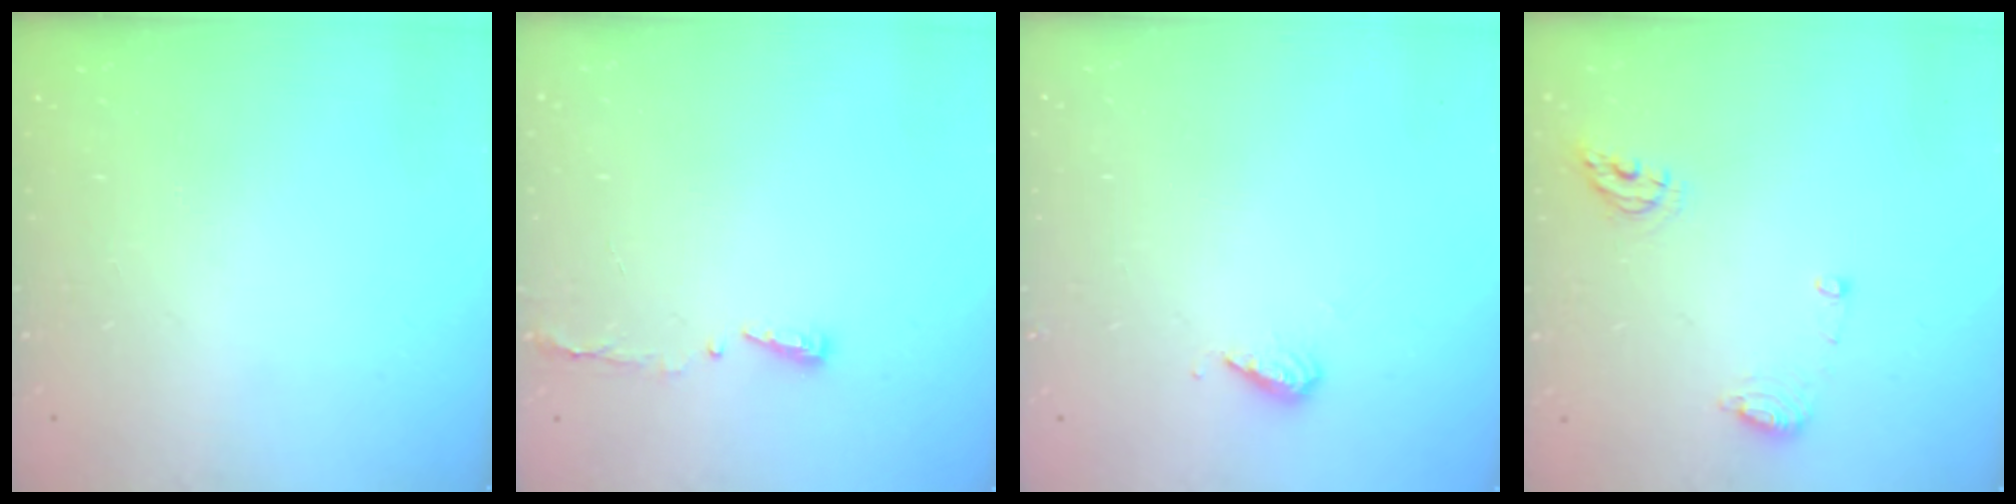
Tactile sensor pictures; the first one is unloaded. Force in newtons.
{"total": 3.7, "press": 3.7, "slide": 0.6}
{"total": 5.8, "press": 5.6, "slide": 1.3}
{"total": 6.9, "press": 6.8, "slide": 0.9}